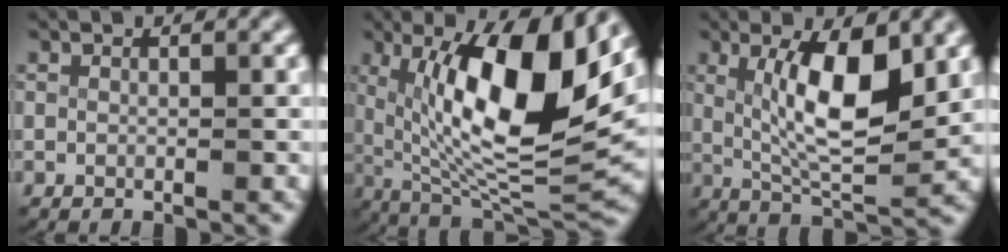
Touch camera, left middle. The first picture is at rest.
{"total": 14.9, "force": [2.0, 6.5, 13.2], "torque": [-0.220, -0.018, 0.052]}
{"total": 7.4, "force": [1.6, 2.6, 6.8], "torque": [-0.122, -0.018, 0.039]}